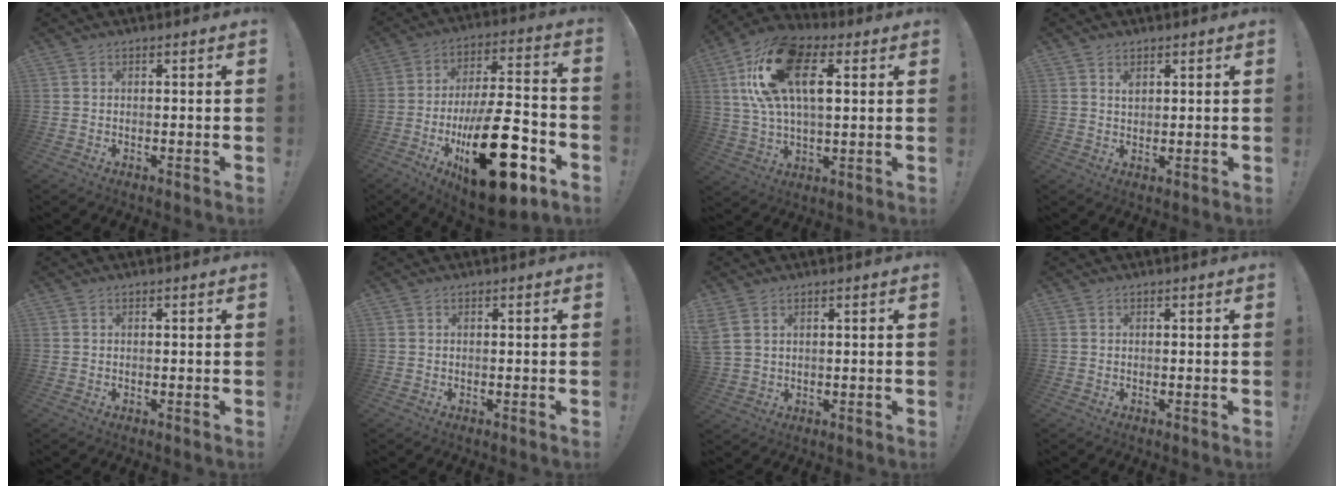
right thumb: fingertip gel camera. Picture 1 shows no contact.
{"total": 28.1, "force": [-10.0, 11.5, 23.7], "torque": [-0.392, 0.061, -0.148]}
{"total": 21.0, "force": [6.4, 11.7, 16.2], "torque": [-0.293, 0.003, 0.113]}
{"total": 1.8, "force": [1.3, 1.0, 0.8], "torque": [0.006, -0.010, 0.019]}
{"total": 0.0}
{"total": 0.0}
{"total": 4.5, "force": [2.4, 2.8, 2.6], "torque": [-0.067, -0.001, 0.049]}
{"total": 0.0}